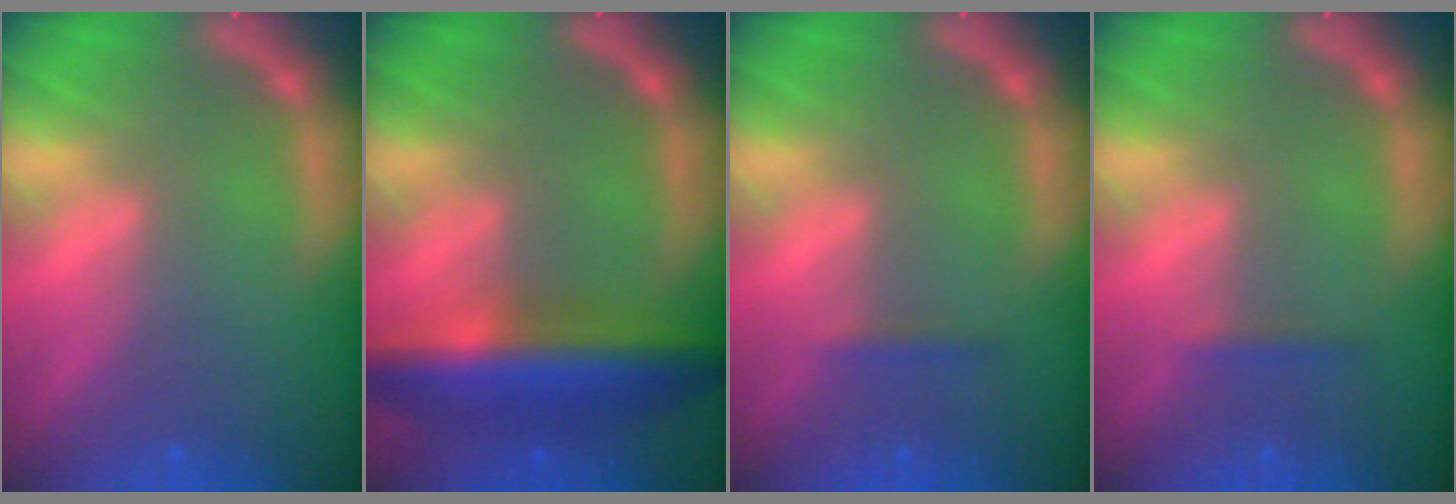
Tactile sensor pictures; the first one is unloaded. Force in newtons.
{"total": 8.5}
{"total": 0.9}
{"total": 0.9}